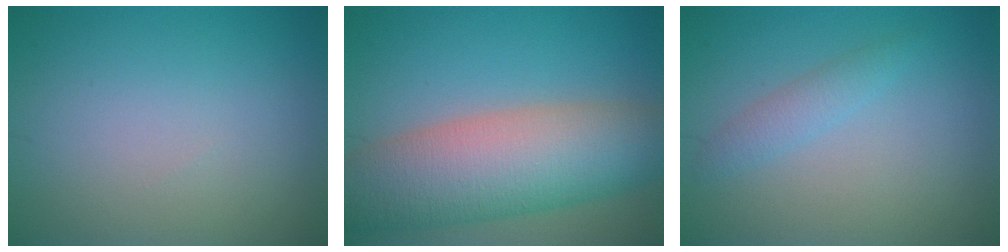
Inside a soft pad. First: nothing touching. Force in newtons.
{"total": 10.4, "press": 10.4, "slide": 0.5}
{"total": 1.7, "press": 1.7, "slide": 0.1}